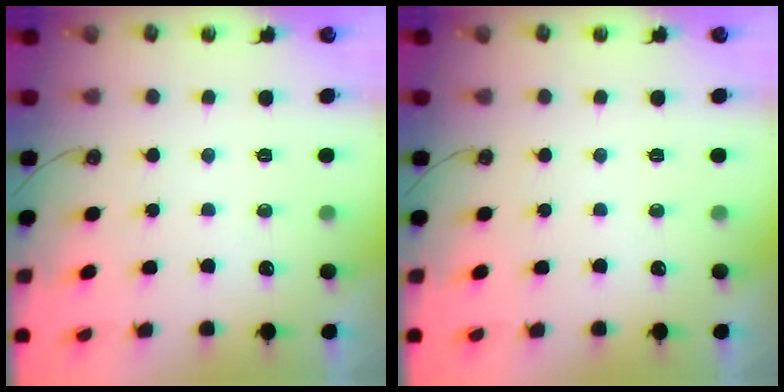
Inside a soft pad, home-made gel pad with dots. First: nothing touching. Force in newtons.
{"total": 0.0}